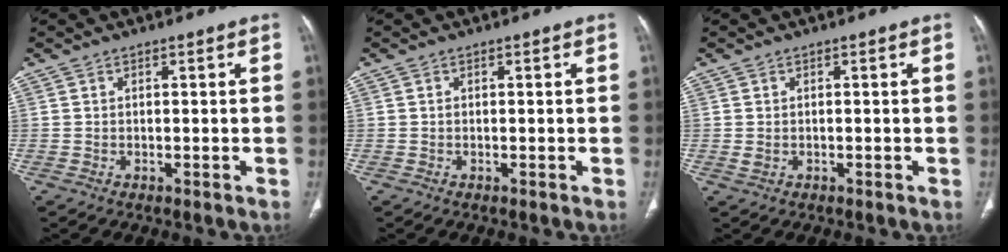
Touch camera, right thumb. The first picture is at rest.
{"total": 0.0}
{"total": 1.0, "force": [-0.2, 0.8, 0.7], "torque": [-0.021, 0.003, 0.002]}